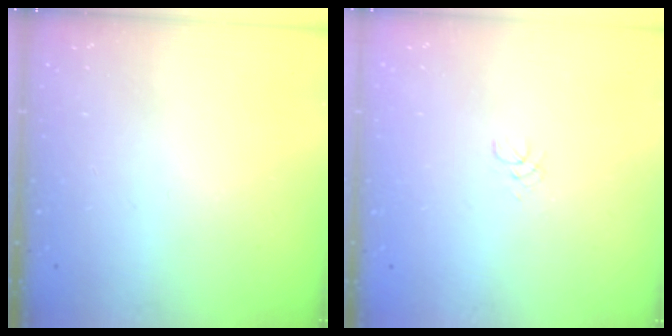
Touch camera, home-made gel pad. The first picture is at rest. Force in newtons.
{"total": 1.1, "press": 1.1, "slide": 0.1}